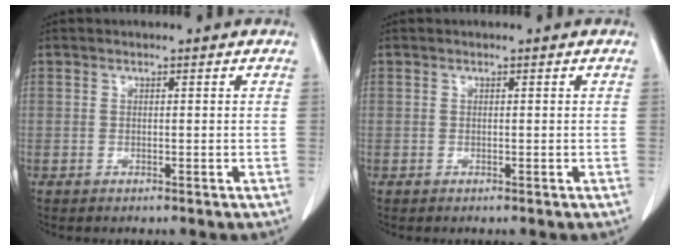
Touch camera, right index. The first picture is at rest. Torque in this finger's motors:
{"motor_torque": [0.00, 0.00, 0.02, 0.00]}